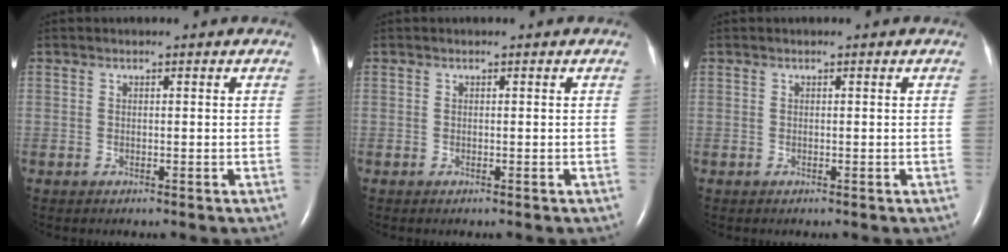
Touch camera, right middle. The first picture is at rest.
{"total": 0.0}
{"total": 0.0}